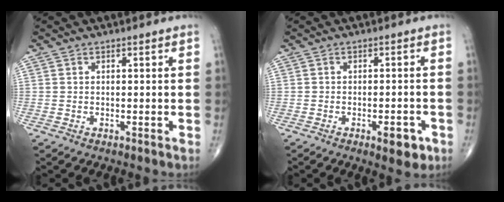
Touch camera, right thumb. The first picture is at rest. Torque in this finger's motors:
{"motor_torque": [0.83, 0.33, 0.44, -0.60, 0.18]}